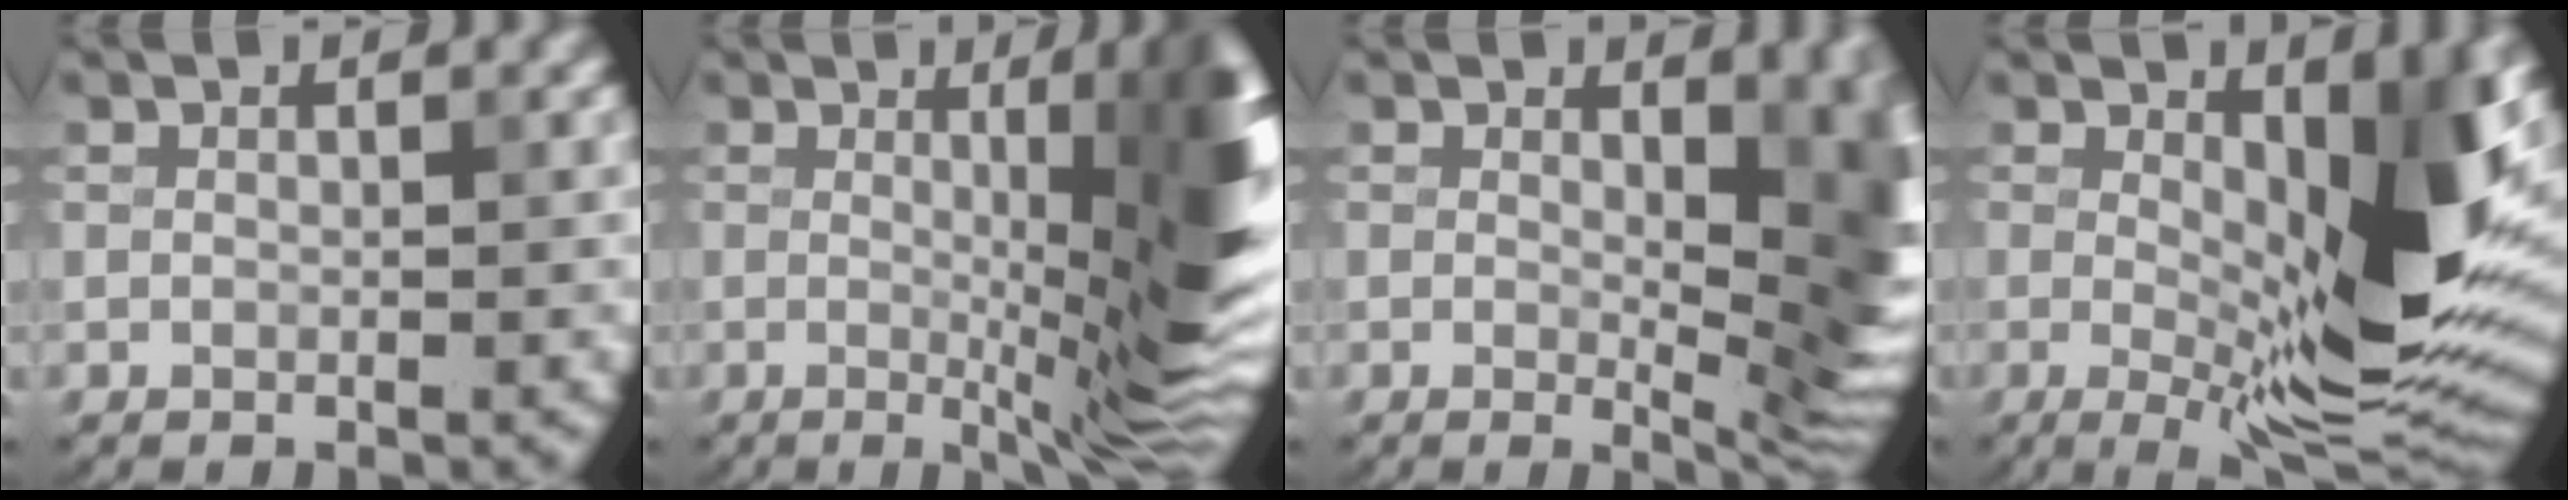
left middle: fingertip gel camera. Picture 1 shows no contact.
{"total": 14.4, "force": [0.8, 3.5, 13.9], "torque": [-0.114, 0.003, 0.005]}
{"total": 9.7, "force": [1.2, 3.8, 8.9], "torque": [-0.092, -0.009, 0.020]}
{"total": 11.8, "force": [0.7, 3.3, 11.4], "torque": [-0.160, -0.016, 0.012]}